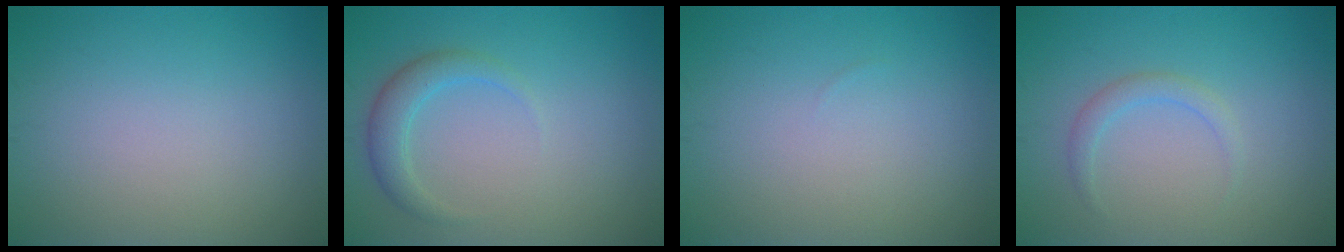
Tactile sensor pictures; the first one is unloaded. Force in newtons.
{"total": 2.4, "press": 2.4, "slide": 0.1}
{"total": 0.0}
{"total": 1.5, "press": 1.5, "slide": 0.1}